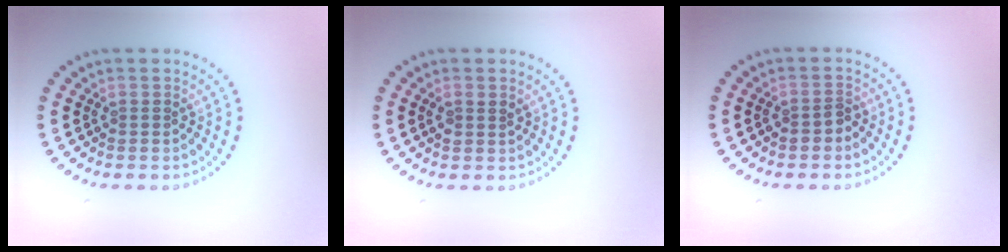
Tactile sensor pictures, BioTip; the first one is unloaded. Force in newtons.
{"total": 1.0, "press": 0.9, "slide": 0.4}
{"total": 1.1, "press": 1.0, "slide": 0.4}